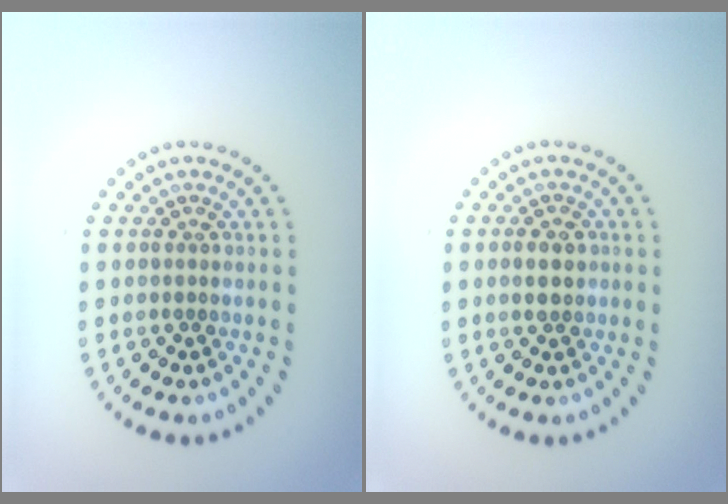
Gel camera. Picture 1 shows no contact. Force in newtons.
{"total": 2.1, "press": 2.1, "slide": 0.2}